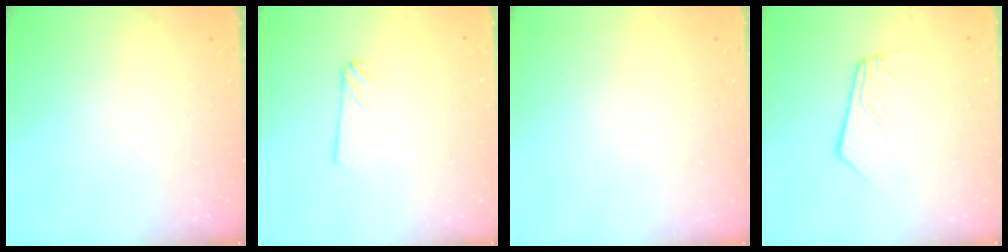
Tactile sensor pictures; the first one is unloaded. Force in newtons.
{"total": 2.4, "press": 2.4, "slide": 0.2}
{"total": 0.0}
{"total": 5.5, "press": 5.5, "slide": 0.4}